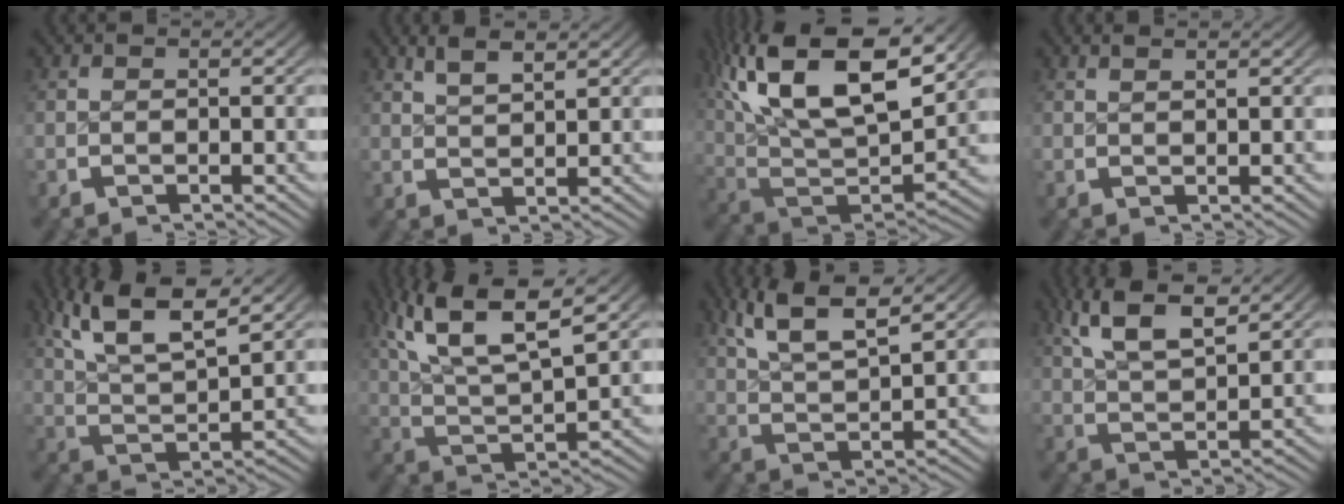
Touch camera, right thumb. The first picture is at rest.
{"total": 3.3, "force": [2.8, 0.4, 1.7], "torque": [-0.027, 0.006, 0.056]}
{"total": 15.6, "force": [3.6, 9.3, 12.0], "torque": [-0.260, -0.032, 0.068]}
{"total": 1.2, "force": [1.1, -0.2, 0.4], "torque": [-0.003, 0.002, 0.023]}
{"total": 10.3, "force": [4.6, 5.7, 7.2], "torque": [-0.145, -0.009, 0.076]}
{"total": 11.6, "force": [4.2, 6.7, 8.6], "torque": [-0.177, -0.013, 0.067]}
{"total": 7.4, "force": [4.1, 3.4, 5.1], "torque": [-0.099, -0.005, 0.075]}
{"total": 6.7, "force": [4.1, 2.7, 4.5], "torque": [-0.088, 0.001, 0.079]}